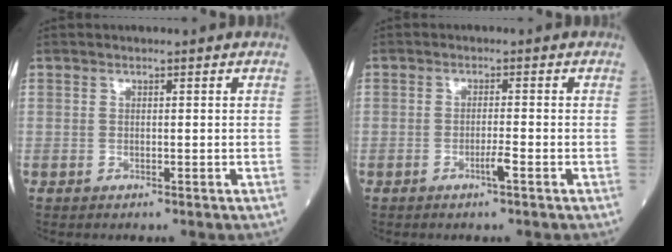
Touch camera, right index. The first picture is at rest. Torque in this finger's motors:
{"motor_torque": [0.62, -0.14, 0.31, 0.10]}